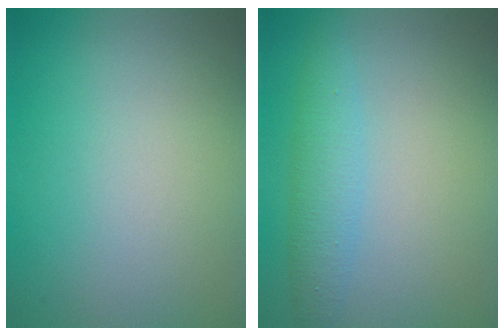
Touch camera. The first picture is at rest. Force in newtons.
{"total": 2.8, "press": 2.8, "slide": 0.0}